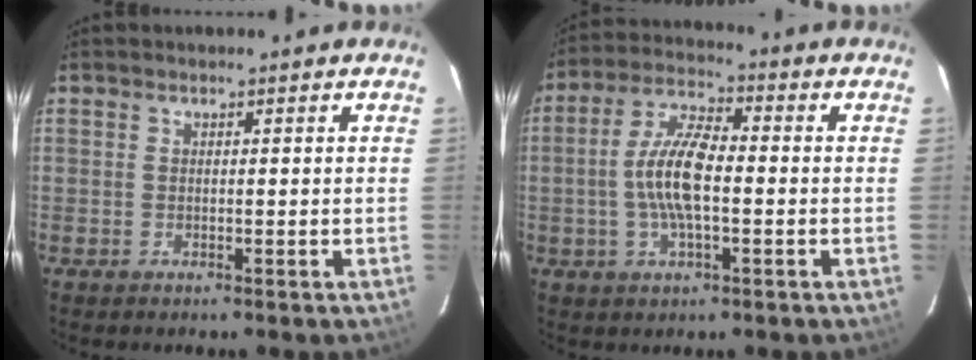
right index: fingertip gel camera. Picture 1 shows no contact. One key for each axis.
{"total": 9.5, "fx": -1.4, "fy": 3.0, "fz": 8.9, "tx": -0.181, "ty": 0.009, "tz": -0.030}